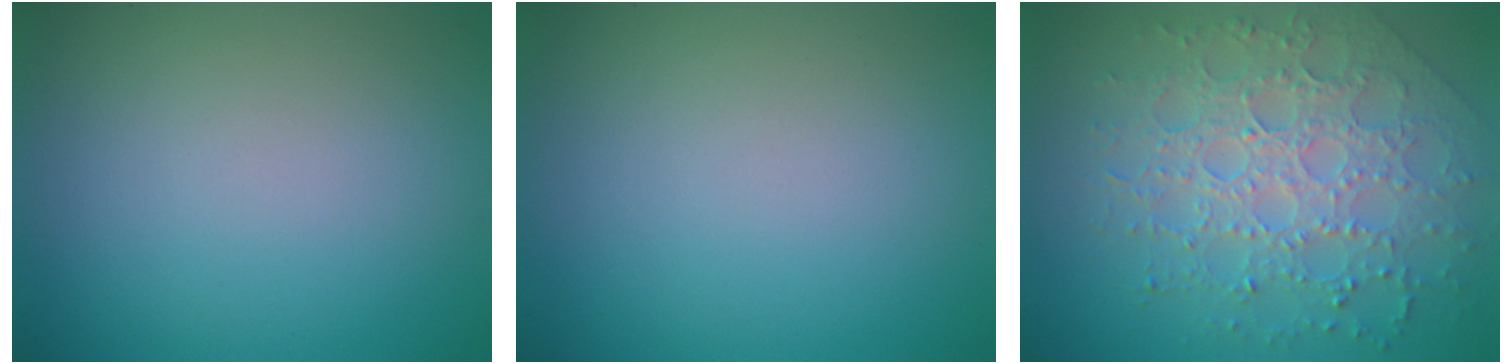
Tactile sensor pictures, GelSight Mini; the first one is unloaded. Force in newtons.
{"total": 0.0}
{"total": 7.4, "press": 5.4, "slide": 5.1}